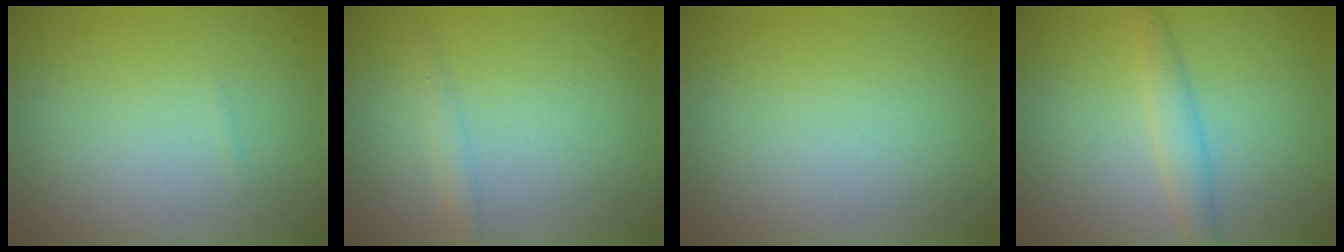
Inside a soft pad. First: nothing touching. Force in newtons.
{"total": 1.0, "press": 1.0, "slide": 0.0}
{"total": 0.0}
{"total": 2.2, "press": 2.2, "slide": 0.2}